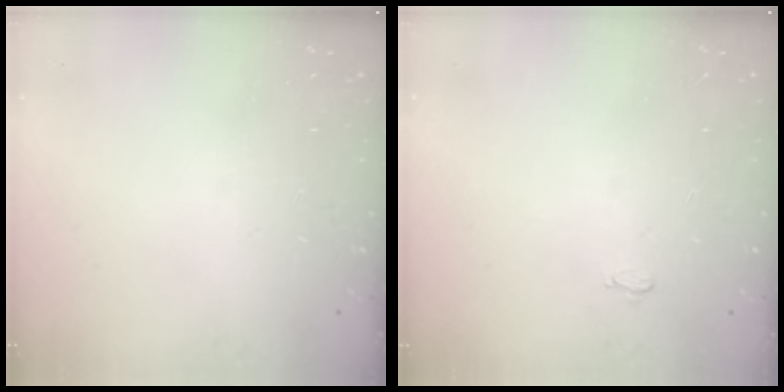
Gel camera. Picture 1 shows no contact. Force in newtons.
{"total": 2.6, "press": 2.6, "slide": 0.3}